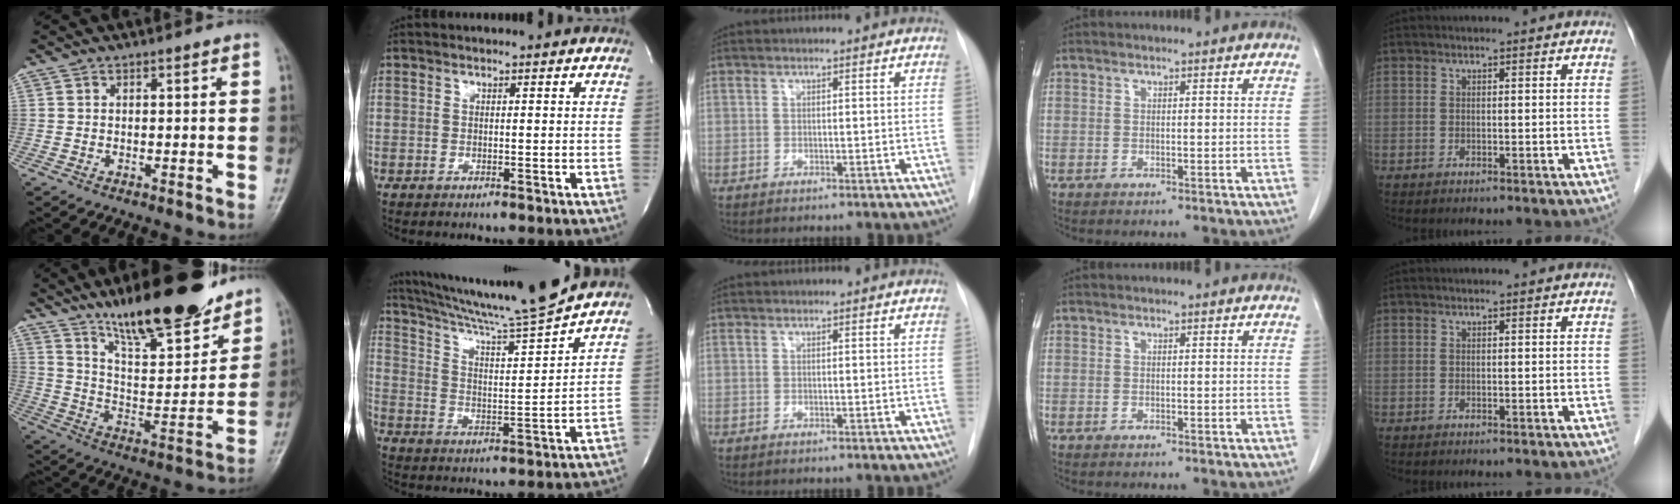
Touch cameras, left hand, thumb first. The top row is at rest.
{"thumb": {"total": 21.7, "force": [16.3, 5.9, 13.1], "torque": [-0.163, -0.086, 0.270]}, "index": {"total": 16.0, "force": [14.5, -2.2, 6.6], "torque": [-0.119, -0.025, 0.231]}}